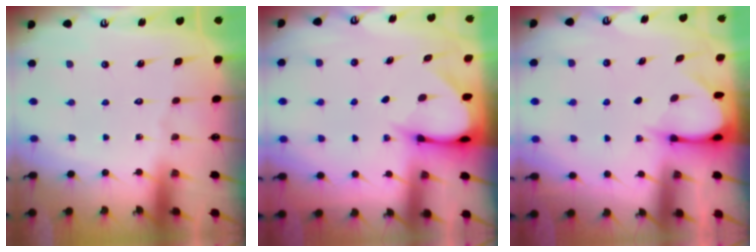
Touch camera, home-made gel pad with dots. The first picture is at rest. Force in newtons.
{"total": 3.9, "press": 3.9, "slide": 0.3}
{"total": 3.6, "press": 3.5, "slide": 0.3}